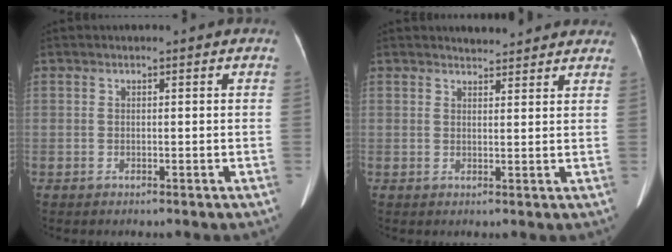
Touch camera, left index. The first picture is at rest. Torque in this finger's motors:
{"motor_torque": [0.93, -1.21, 0.00, 0.00]}